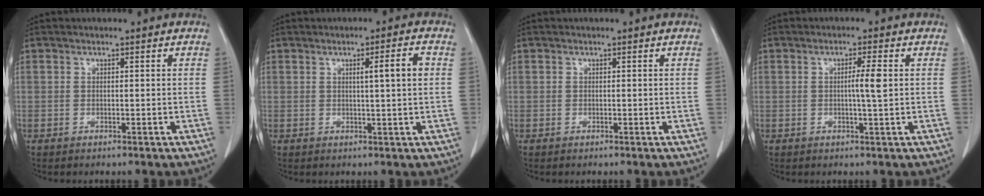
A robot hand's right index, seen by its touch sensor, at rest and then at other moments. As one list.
[{"total": 3.8, "force": [0.8, -0.2, 3.8], "torque": [-0.056, 0.002, 0.012]}, {"total": 0.0}, {"total": 3.2, "force": [0.3, -0.3, 3.2], "torque": [-0.056, -0.003, 0.003]}]